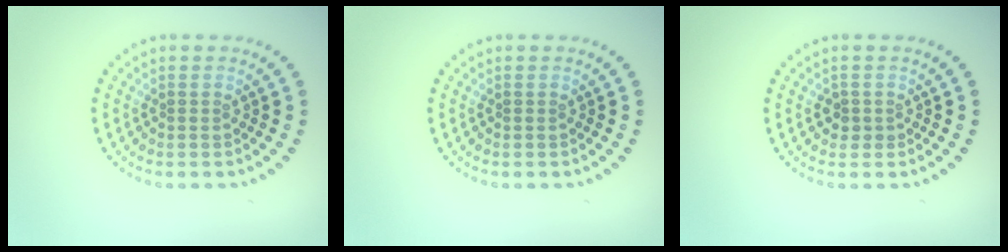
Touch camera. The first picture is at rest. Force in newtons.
{"total": 0.0}
{"total": 1.3, "press": 1.1, "slide": 0.6}